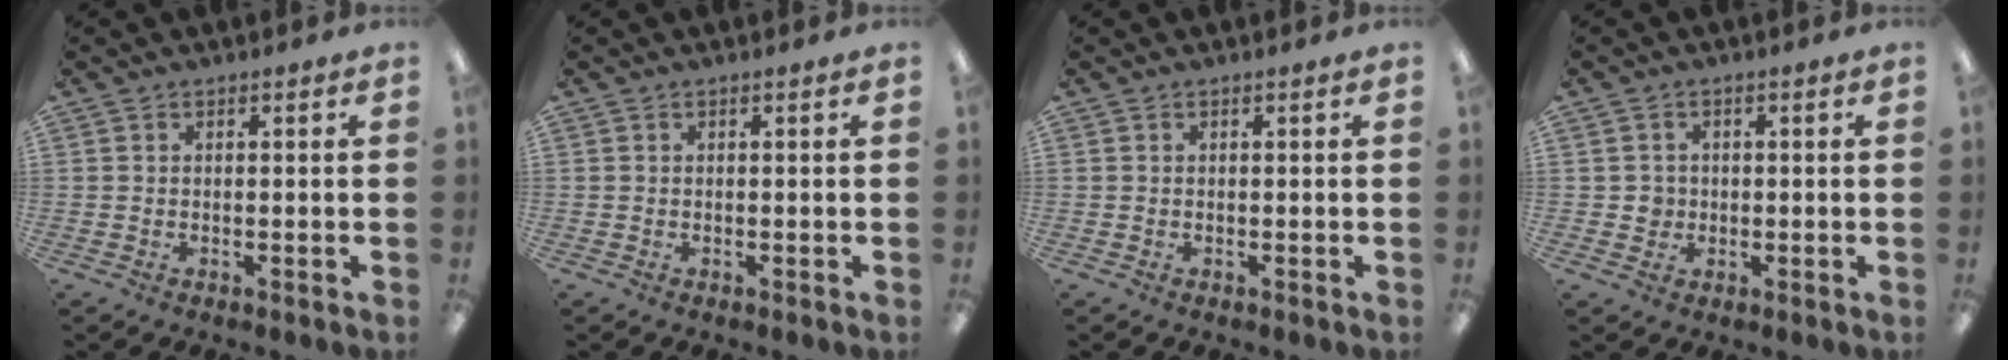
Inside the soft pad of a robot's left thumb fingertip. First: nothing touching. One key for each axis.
{"total": 0.0}
{"total": 0.0}
{"total": 2.7, "fx": -0.1, "fy": 2.6, "fz": 0.4, "tx": -0.004, "ty": 0.002, "tz": -0.006}